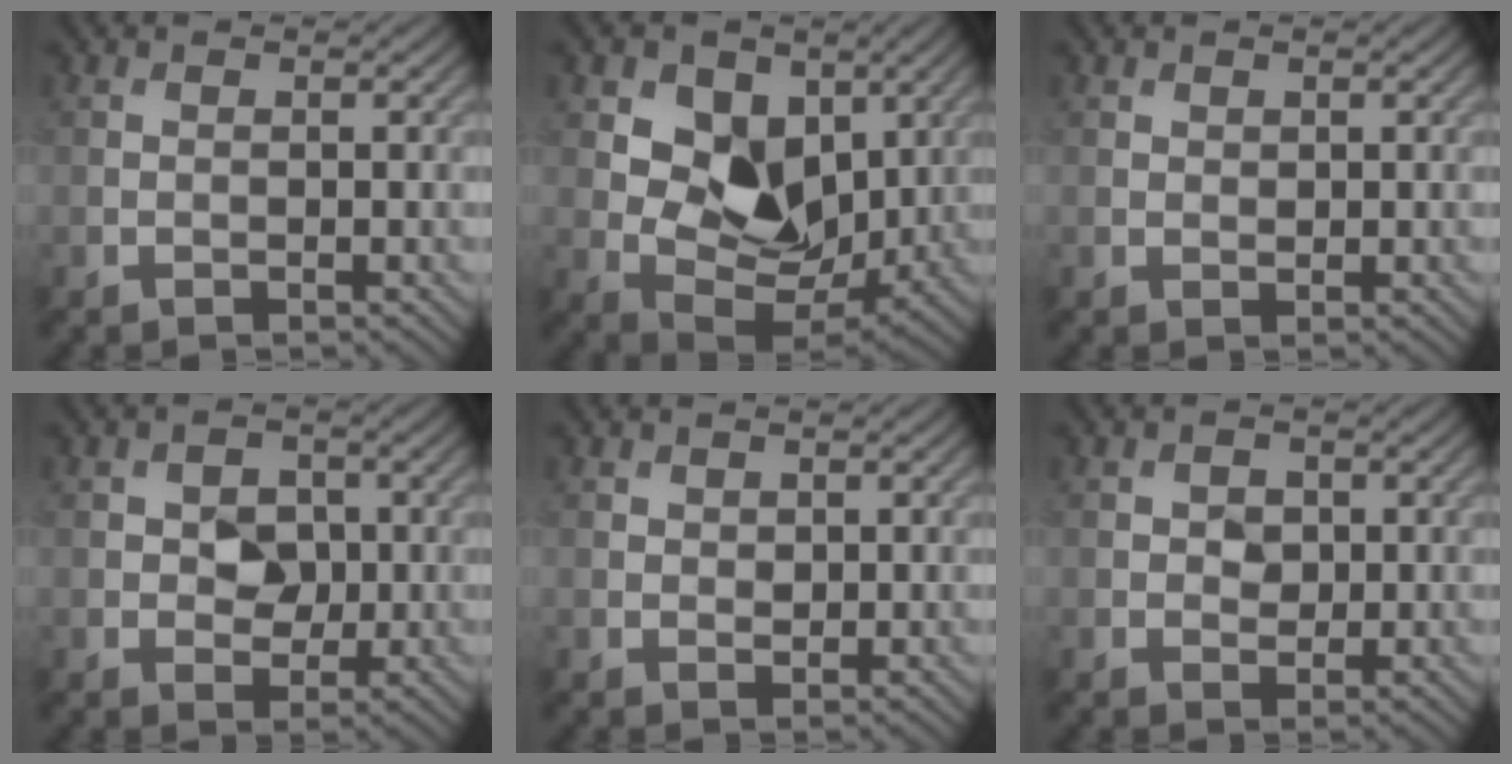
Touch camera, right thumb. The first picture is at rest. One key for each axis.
{"total": 10.1, "fx": 3.1, "fy": 7.1, "fz": 6.4, "tx": -0.124, "ty": -0.005, "tz": 0.044}
{"total": 0.7, "fx": 0.4, "fy": 0.5, "fz": 0.2, "tx": -0.001, "ty": -0.004, "tz": 0.010}
{"total": 3.7, "fx": 0.0, "fy": 3.0, "fz": 2.2, "tx": -0.038, "ty": -0.002, "tz": -0.012}
{"total": 1.0, "fx": 0.5, "fy": 0.8, "fz": 0.3, "tx": -0.007, "ty": -0.005, "tz": 0.011}
{"total": 1.9, "fx": 0.2, "fy": 1.6, "fz": 1.0, "tx": -0.019, "ty": -0.003, "tz": -0.002}